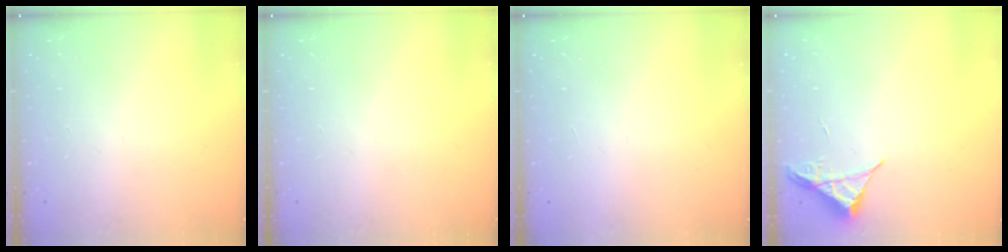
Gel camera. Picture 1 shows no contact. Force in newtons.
{"total": 0.0}
{"total": 1.5, "press": 1.5, "slide": 0.1}
{"total": 4.1, "press": 4.1, "slide": 0.5}